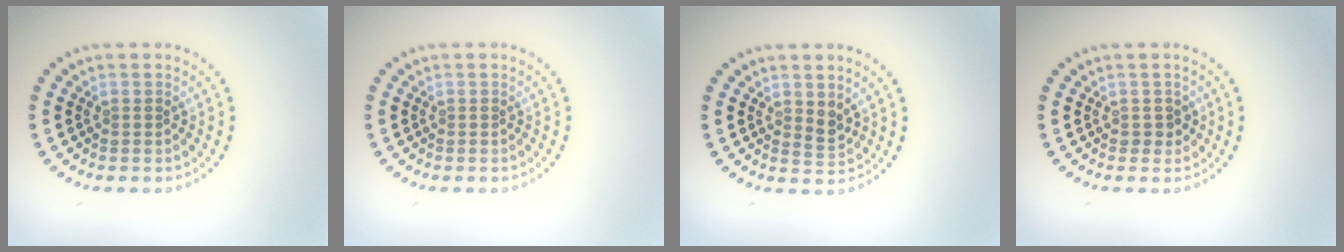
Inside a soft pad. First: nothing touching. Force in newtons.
{"total": 0.0}
{"total": 1.4, "press": 1.3, "slide": 0.7}
{"total": 1.1, "press": 1.0, "slide": 0.5}